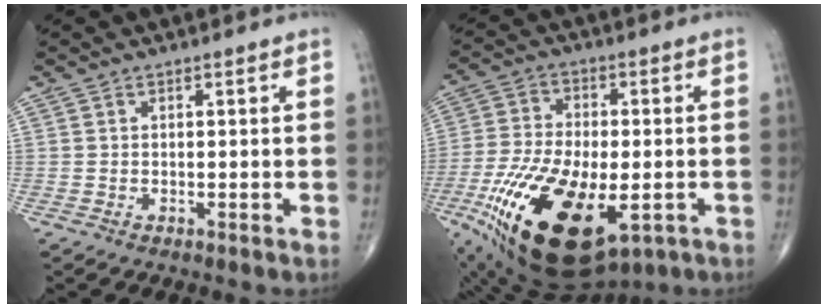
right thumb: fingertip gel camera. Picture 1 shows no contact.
{"total": 23.6, "force": [-8.2, 11.4, 19.0], "torque": [-0.389, -0.014, -0.127]}